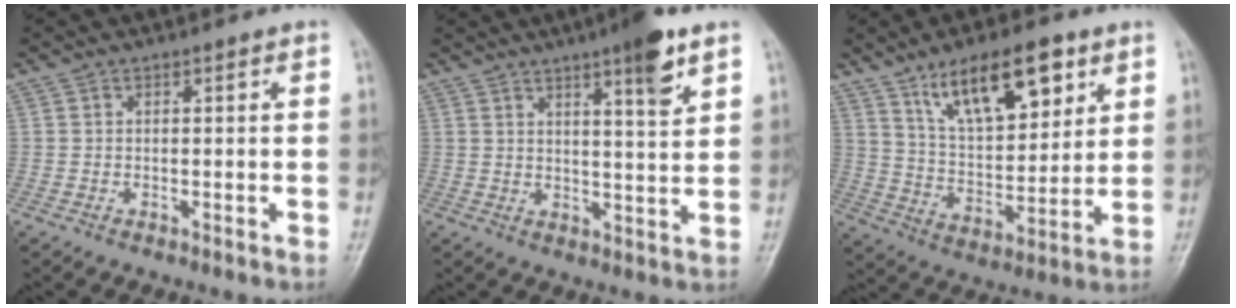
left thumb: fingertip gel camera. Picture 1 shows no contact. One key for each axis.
{"total": 8.3, "fx": 5.0, "fy": 1.1, "fz": 6.6, "tx": -0.090, "ty": -0.028, "tz": 0.072}
{"total": 15.9, "fx": 9.0, "fy": 6.7, "fz": 11.3, "tx": -0.151, "ty": -0.040, "tz": 0.160}